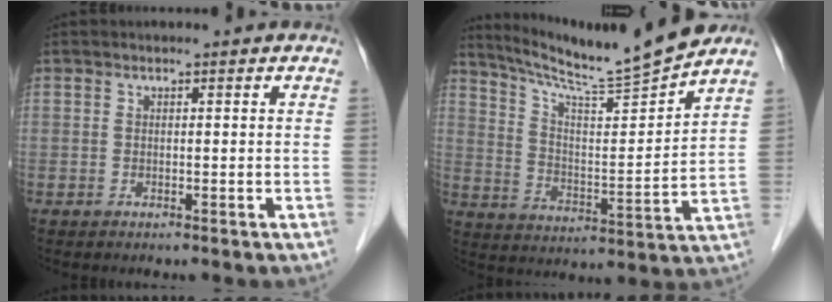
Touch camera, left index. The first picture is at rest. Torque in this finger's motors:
{"motor_torque": [0.49, -0.70, 0.01, -0.01]}